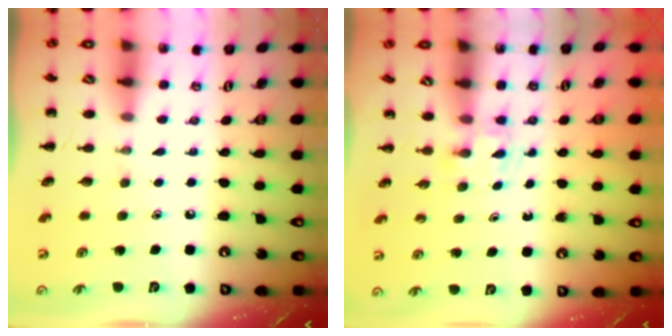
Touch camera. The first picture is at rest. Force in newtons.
{"total": 1.7, "press": 1.4, "slide": 0.9}